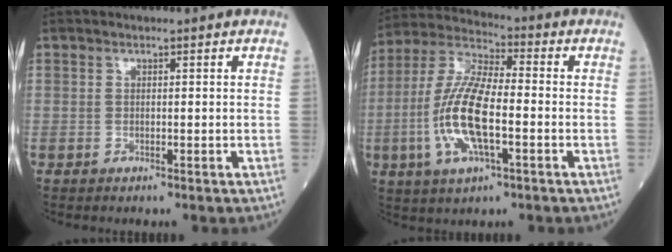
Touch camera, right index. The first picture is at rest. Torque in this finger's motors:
{"motor_torque": [0.90, 0.14, 0.70, 0.21]}